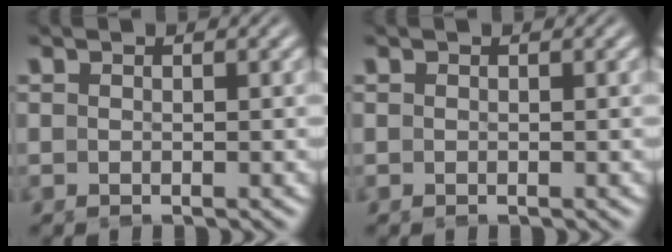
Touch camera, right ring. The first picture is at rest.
{"total": 0.0}